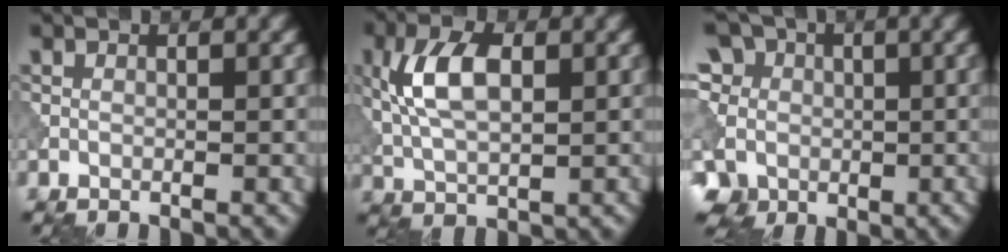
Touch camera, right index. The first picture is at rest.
{"total": 6.6, "force": [1.3, 3.5, 5.5], "torque": [-0.113, 0.009, 0.025]}
{"total": 15.1, "force": [2.5, 13.2, 6.8], "torque": [-0.179, 0.026, 0.013]}